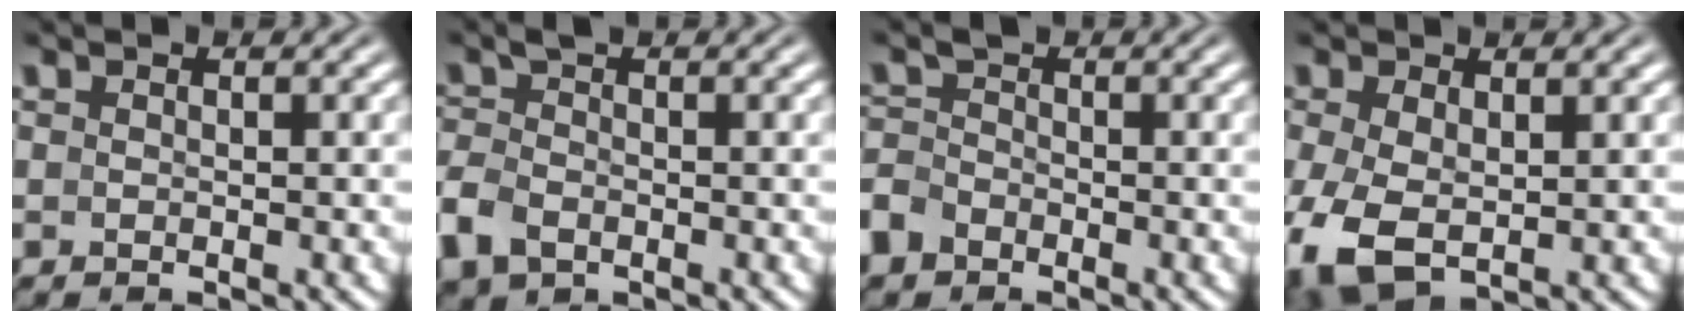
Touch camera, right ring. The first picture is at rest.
{"total": 3.2, "force": [-1.5, 2.2, 1.8], "torque": [-0.057, -0.017, -0.019]}
{"total": 2.9, "force": [-2.0, 2.0, 0.5], "torque": [-0.018, -0.019, -0.033]}
{"total": 7.0, "force": [-3.2, 4.8, 4.0], "torque": [-0.125, -0.051, -0.025]}